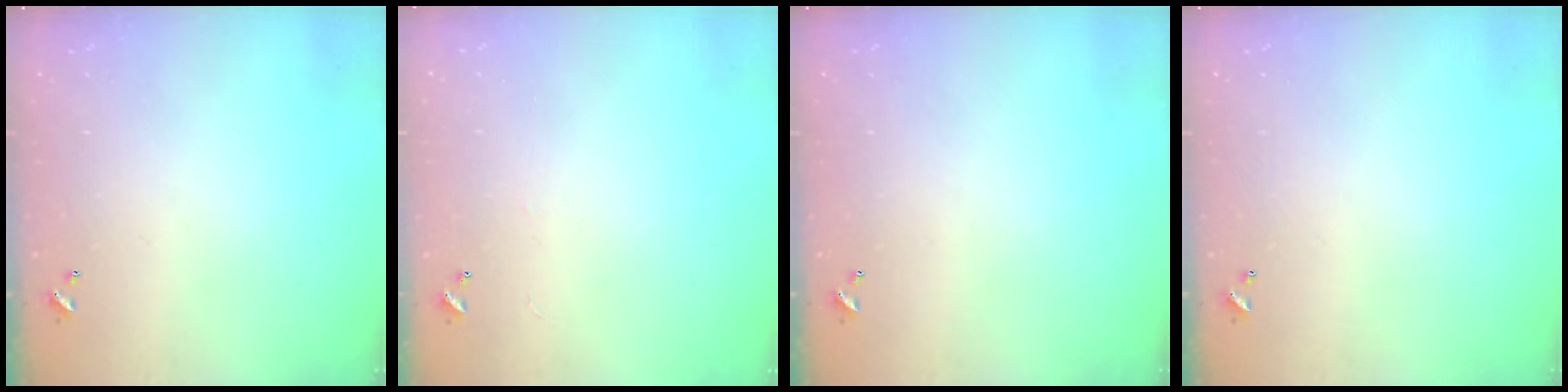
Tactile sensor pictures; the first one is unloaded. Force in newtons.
{"total": 1.5, "press": 1.4, "slide": 0.5}
{"total": 0.0}
{"total": 0.0}